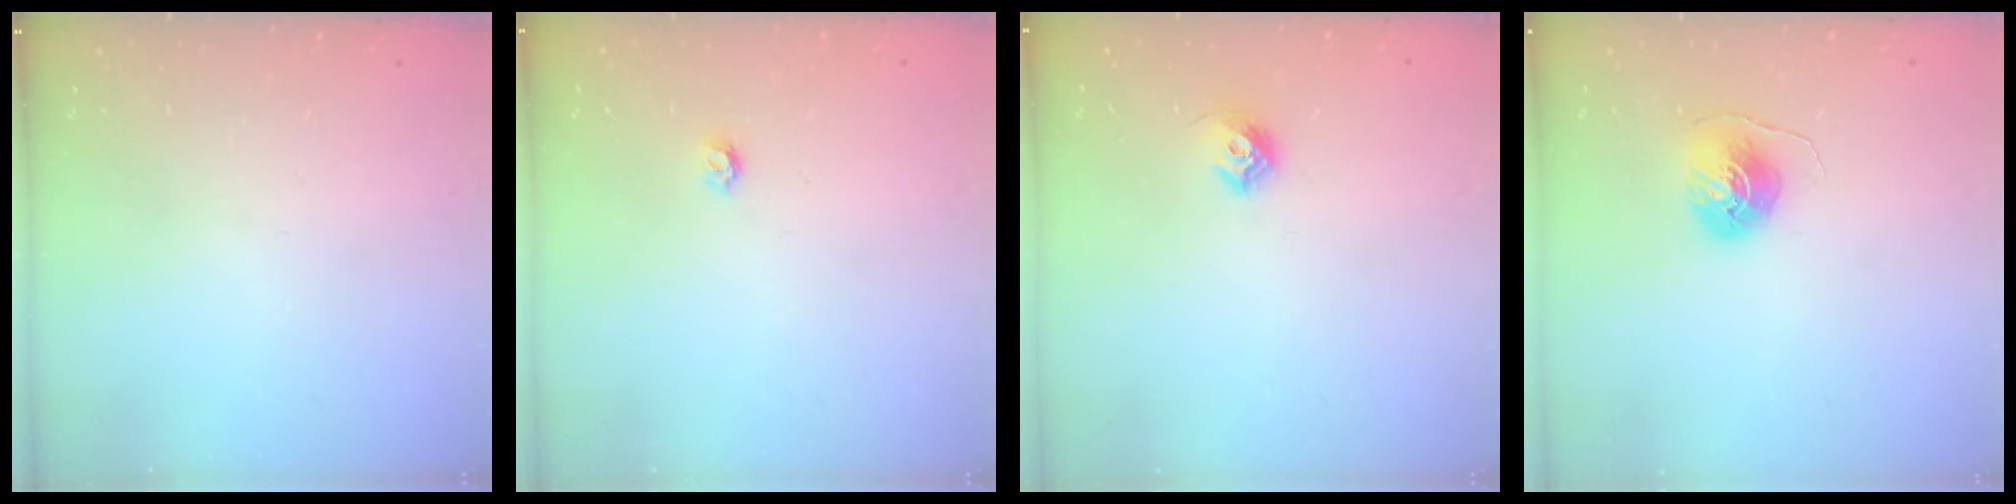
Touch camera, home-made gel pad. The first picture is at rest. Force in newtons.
{"total": 3.6, "press": 3.6, "slide": 0.4}
{"total": 7.4, "press": 7.3, "slide": 1.1}
{"total": 7.3, "press": 7.3, "slide": 0.1}